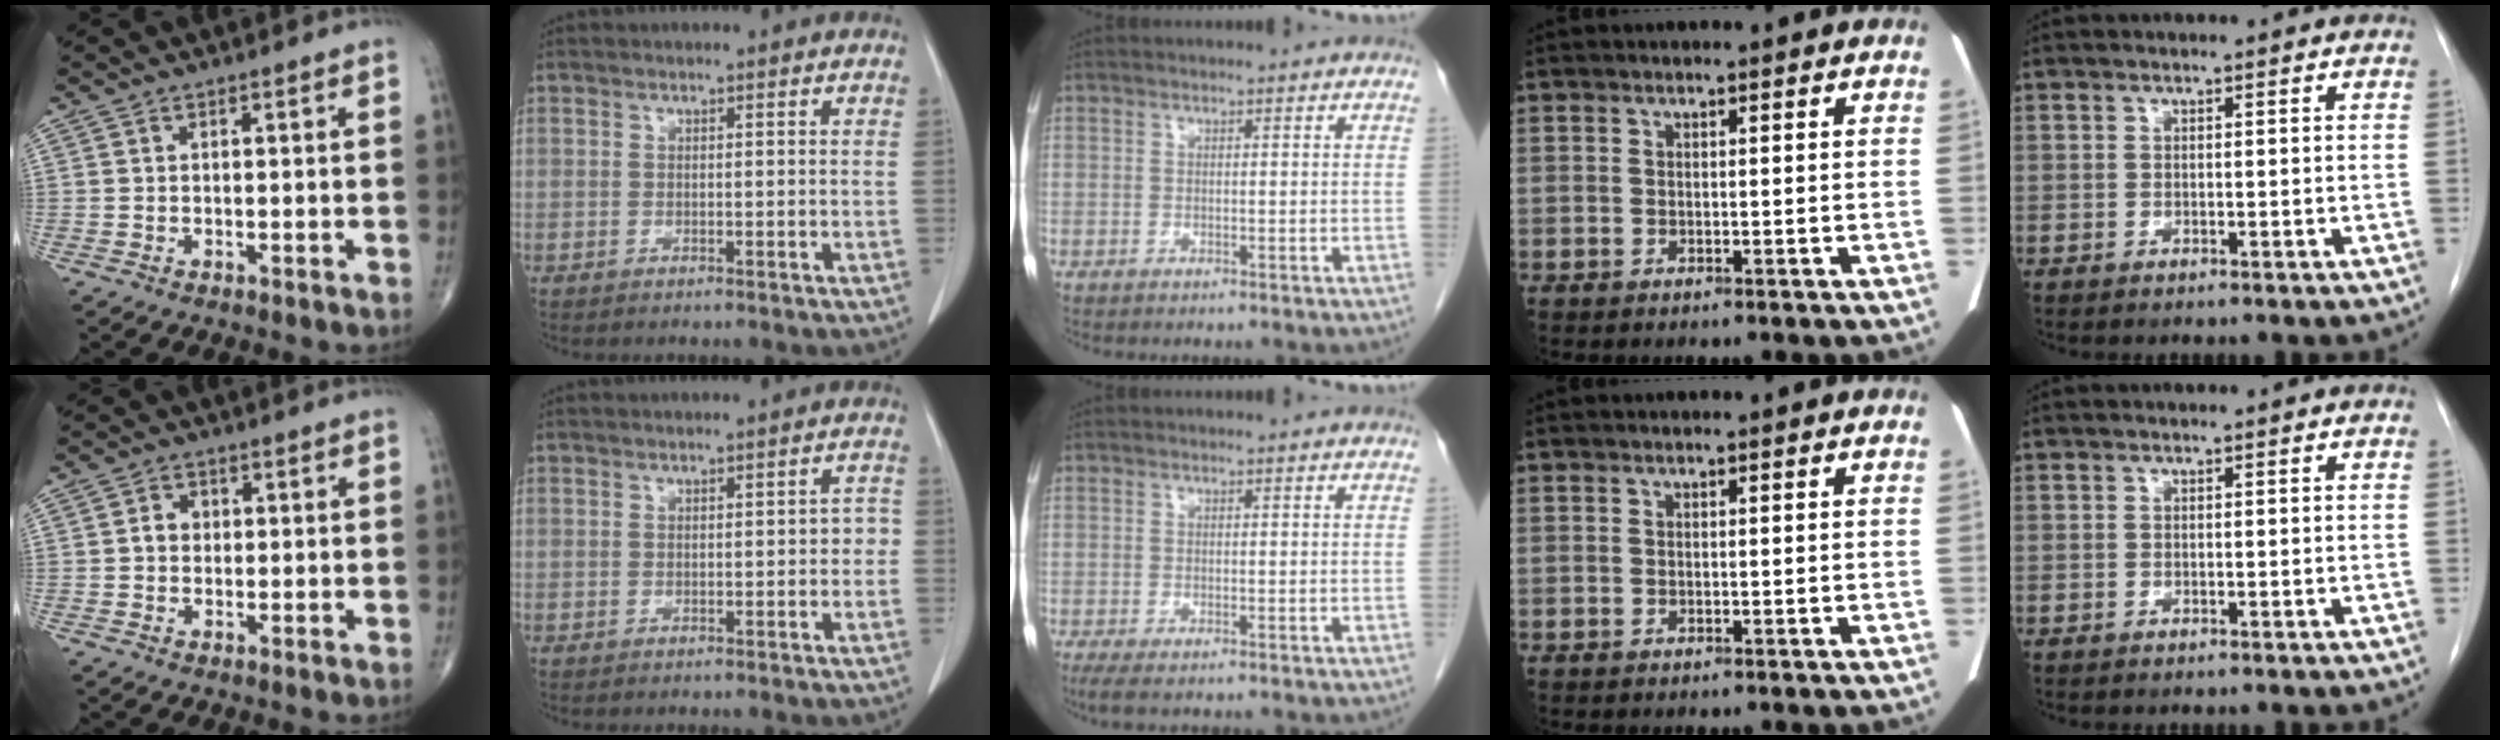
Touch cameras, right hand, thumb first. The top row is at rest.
{"thumb": {"total": 2.6, "force": [0.1, 2.2, 1.4], "torque": [-0.011, 0.009, -0.001]}, "index": {"total": 1.7, "force": [-0.3, 0.9, 1.4], "torque": [-0.009, 0.011, -0.003]}, "middle": {"total": 2.0, "force": [-1.3, 0.5, 1.5], "torque": [-0.026, -0.008, -0.021]}}